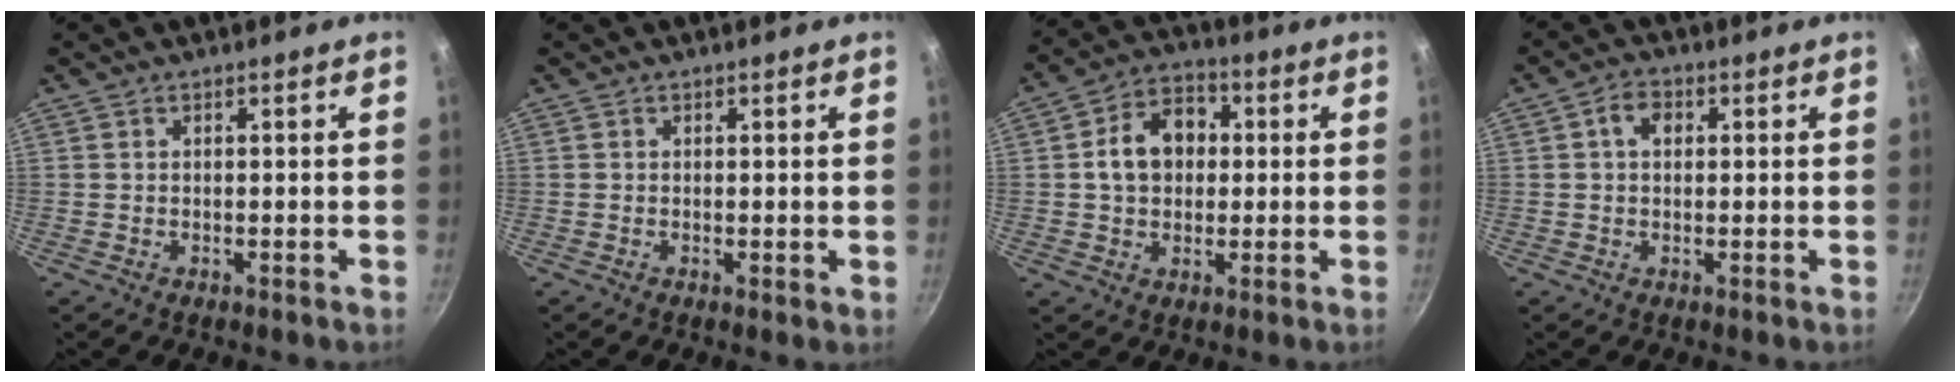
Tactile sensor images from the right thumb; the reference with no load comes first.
{"total": 0.5, "force": [0.2, 0.3, 0.4], "torque": [-0.005, -0.006, 0.000]}
{"total": 10.7, "force": [1.2, 8.2, 6.8], "torque": [-0.079, 0.022, 0.007]}
{"total": 4.0, "force": [0.8, 2.9, 2.6], "torque": [-0.031, 0.007, 0.007]}